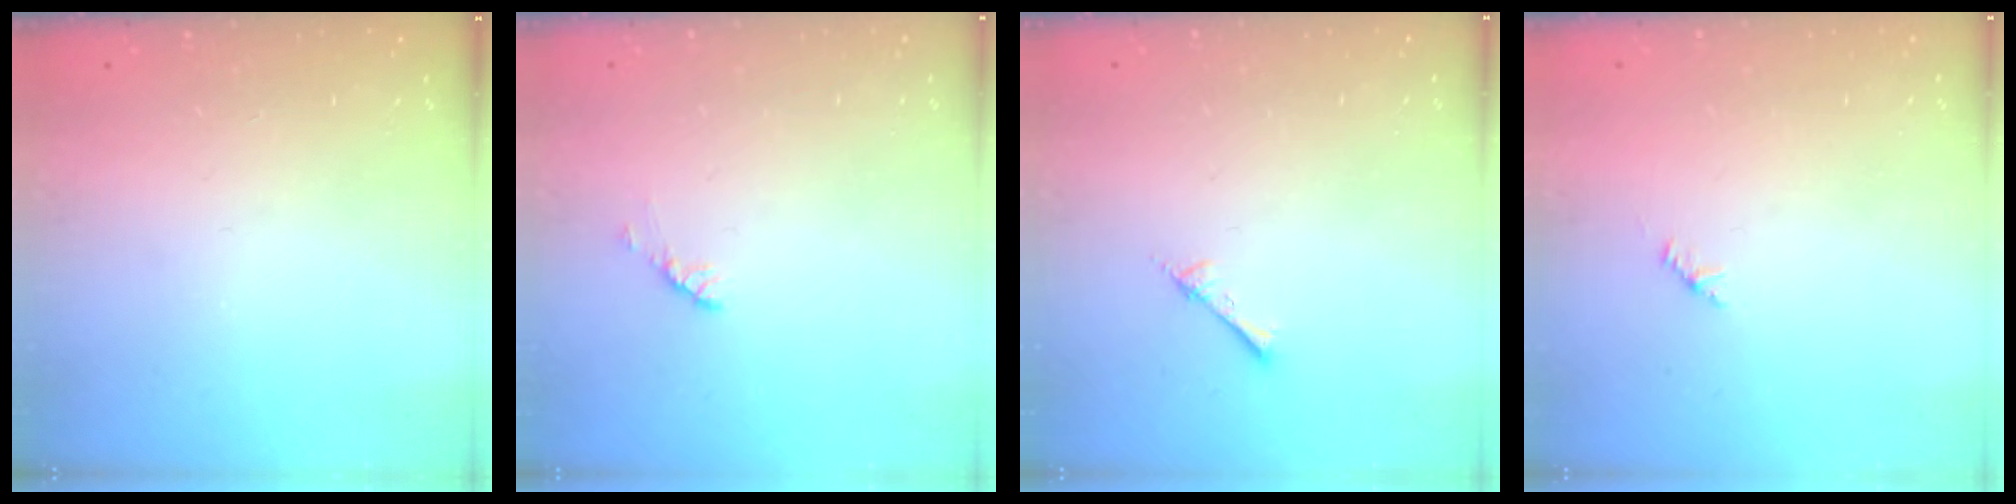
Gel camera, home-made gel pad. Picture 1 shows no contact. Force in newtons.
{"total": 2.7, "press": 2.7, "slide": 0.5}
{"total": 2.8, "press": 2.8, "slide": 0.3}
{"total": 1.5, "press": 1.4, "slide": 0.5}